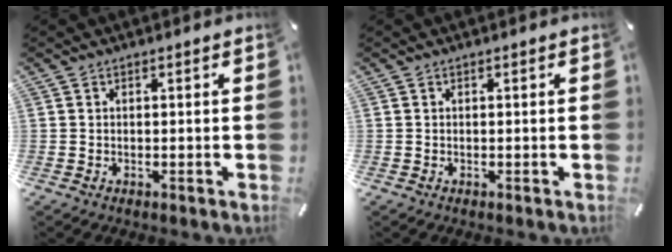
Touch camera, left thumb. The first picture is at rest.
{"total": 0.0}